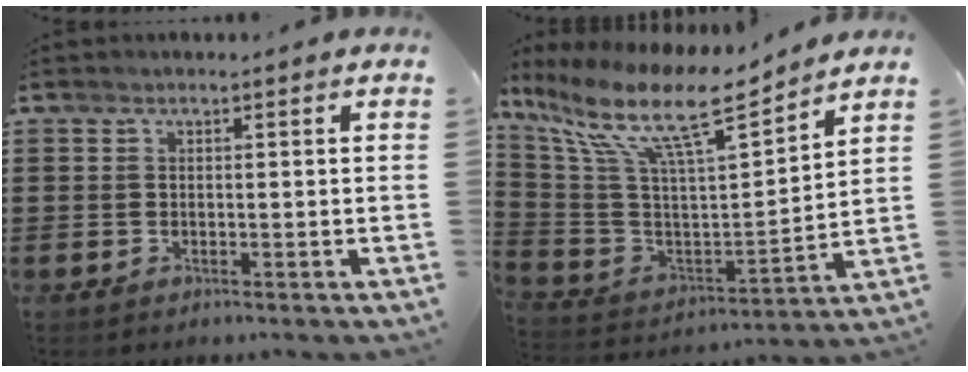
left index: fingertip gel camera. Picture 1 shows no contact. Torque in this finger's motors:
{"motor_torque": [2.14, 0.00, 1.00, 0.21]}